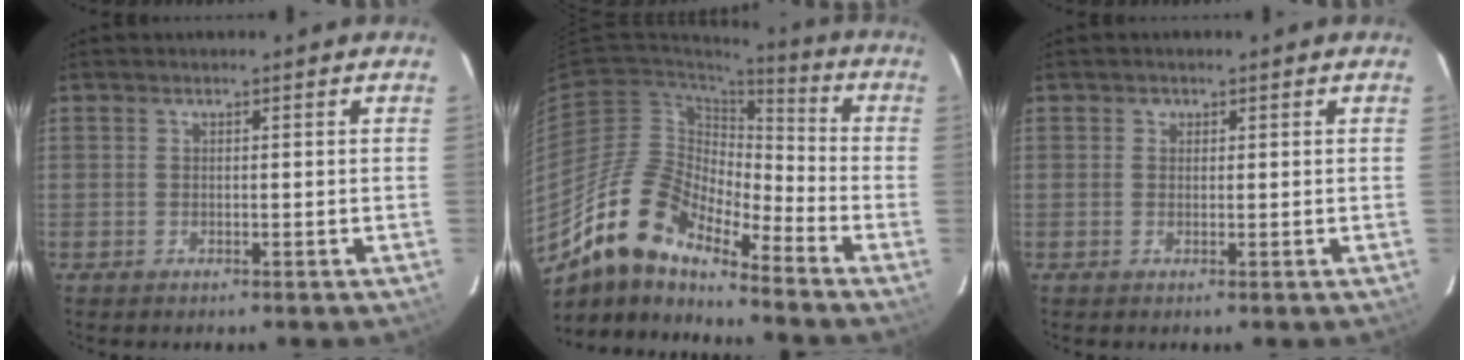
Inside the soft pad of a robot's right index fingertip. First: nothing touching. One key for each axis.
{"total": 15.8, "fx": -12.7, "fy": 4.9, "fz": 8.0, "tx": -0.142, "ty": -0.006, "tz": -0.254}
{"total": 0.8, "fx": 0.3, "fy": 0.8, "fz": 0.0, "tx": 0.004, "ty": 0.004, "tz": 0.002}